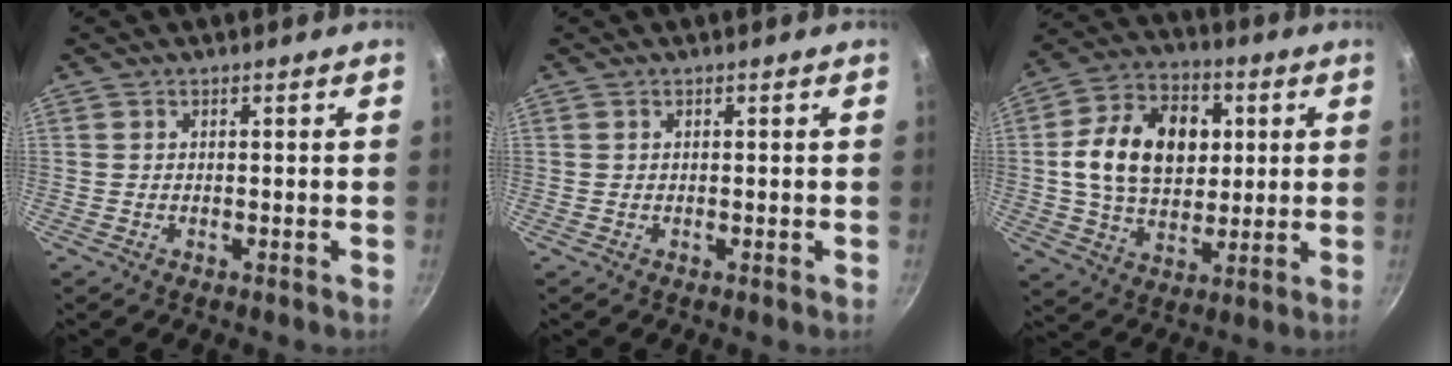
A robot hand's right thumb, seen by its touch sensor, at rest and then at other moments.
{"total": 0.0}
{"total": 18.3, "force": [3.0, 13.0, 12.5], "torque": [-0.179, 0.011, 0.042]}